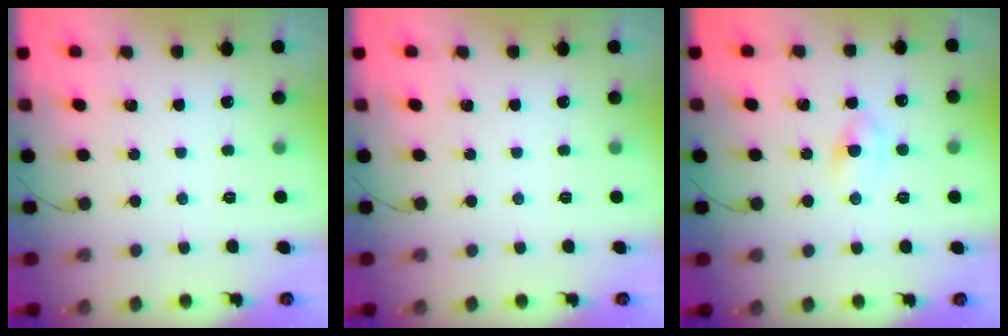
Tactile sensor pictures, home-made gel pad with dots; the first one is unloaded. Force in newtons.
{"total": 0.0}
{"total": 2.7, "press": 2.5, "slide": 1.1}